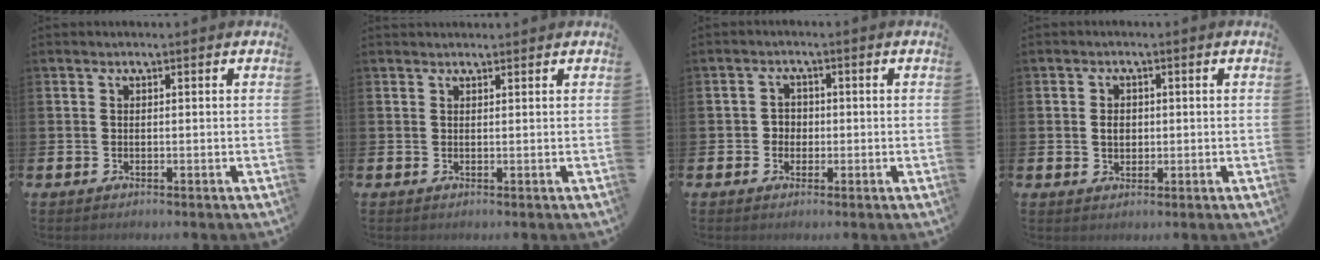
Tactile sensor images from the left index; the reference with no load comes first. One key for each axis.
{"total": 0.9, "fx": 0.9, "fy": 0.2, "fz": 0.0, "tx": 0.009, "ty": -0.002, "tz": 0.014}
{"total": 2.1, "fx": -0.3, "fy": 2.1, "fz": 0.5, "tx": -0.006, "ty": 0.005, "tz": -0.012}
{"total": 2.0, "fx": 0.3, "fy": 1.5, "fz": 1.3, "tx": -0.010, "ty": 0.000, "tz": 0.001}